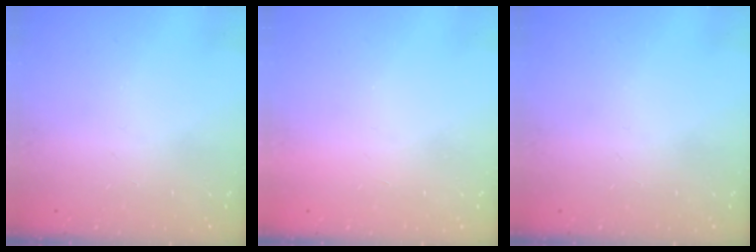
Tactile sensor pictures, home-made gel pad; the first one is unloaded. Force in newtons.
{"total": 1.6, "press": 1.6, "slide": 0.1}
{"total": 0.0}